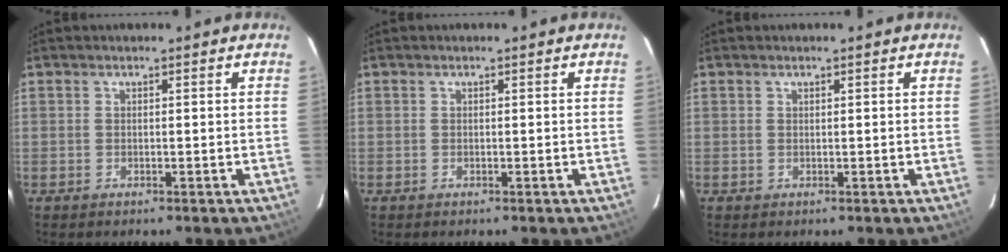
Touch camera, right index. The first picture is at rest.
{"total": 0.0}
{"total": 0.0}